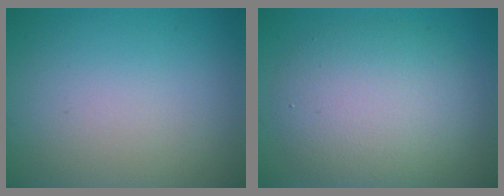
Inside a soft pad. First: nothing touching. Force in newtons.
{"total": 6.6, "press": 6.6, "slide": 0.5}